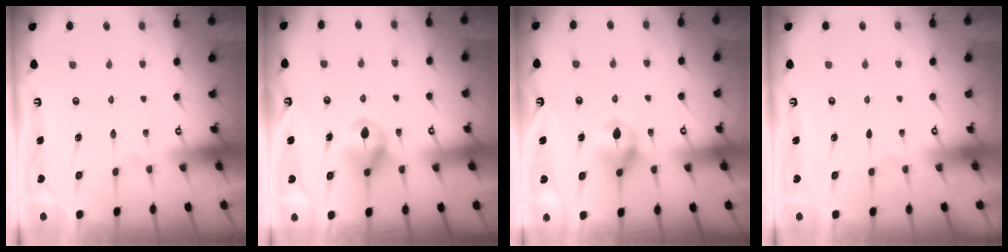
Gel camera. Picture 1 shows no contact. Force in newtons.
{"total": 7.5, "press": 7.5, "slide": 0.4}
{"total": 6.4, "press": 6.3, "slide": 0.8}
{"total": 0.0}